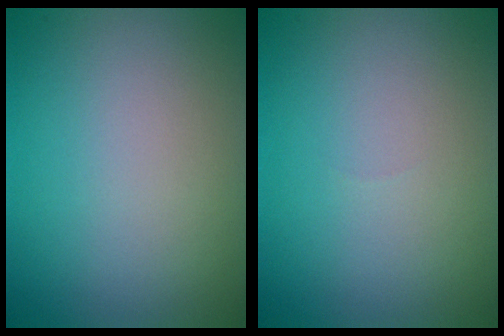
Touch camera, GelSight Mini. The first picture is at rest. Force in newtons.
{"total": 0.0}